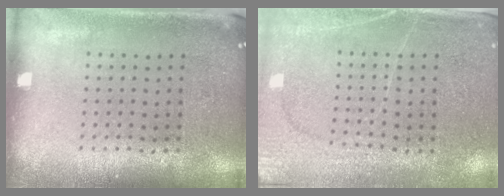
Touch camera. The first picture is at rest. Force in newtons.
{"total": 2.8, "press": 2.7, "slide": 0.8}